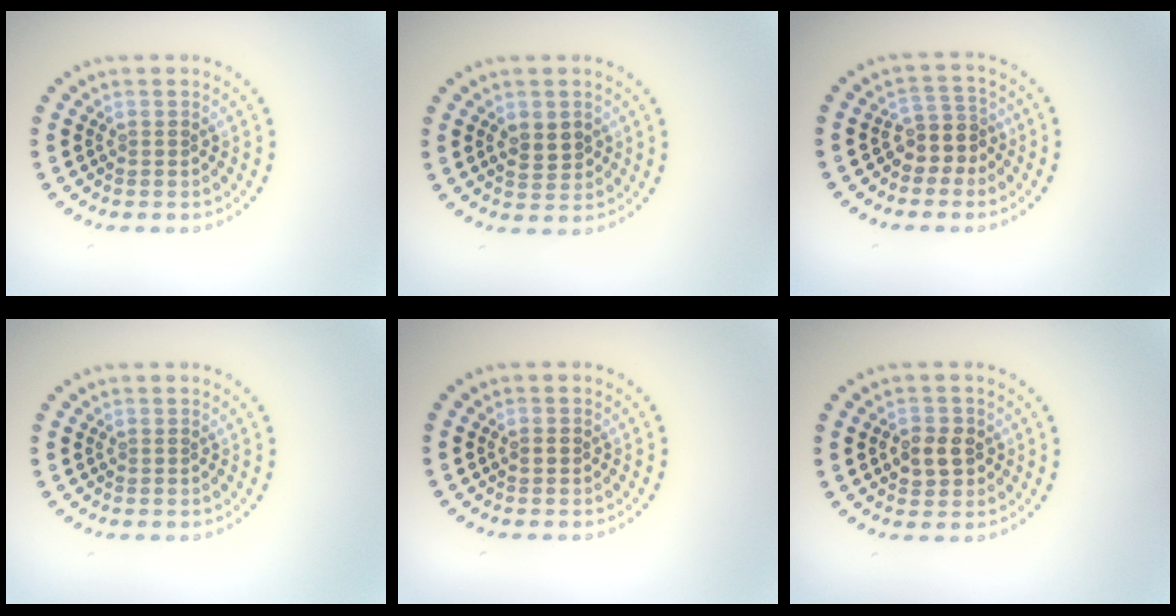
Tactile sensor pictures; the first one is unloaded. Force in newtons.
{"total": 2.3, "press": 2.3, "slide": 0.2}
{"total": 2.6, "press": 2.1, "slide": 1.6}
{"total": 0.0}
{"total": 1.0, "press": 1.0, "slide": 0.2}
{"total": 2.5, "press": 2.5, "slide": 0.4}